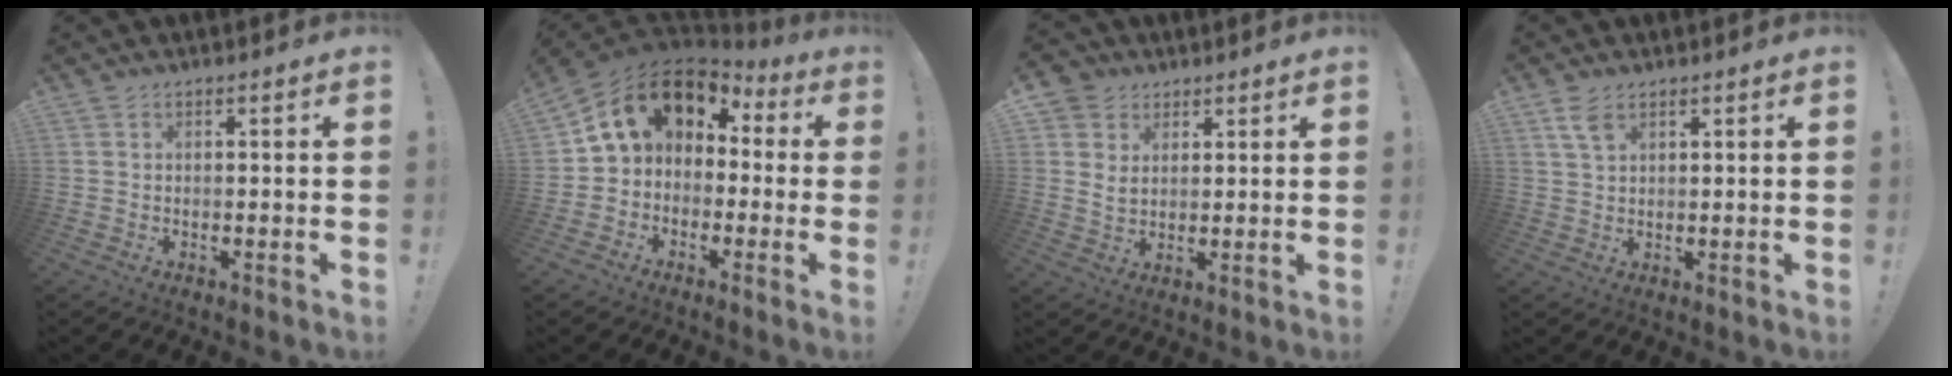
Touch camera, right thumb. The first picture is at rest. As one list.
[{"total": 11.7, "force": [3.6, 8.8, 6.8], "torque": [-0.125, -0.008, 0.063]}, {"total": 6.1, "force": [2.8, 5.1, 1.9], "torque": [-0.044, -0.006, 0.058]}, {"total": 4.3, "force": [2.6, 2.1, 2.8], "torque": [-0.043, -0.012, 0.046]}]